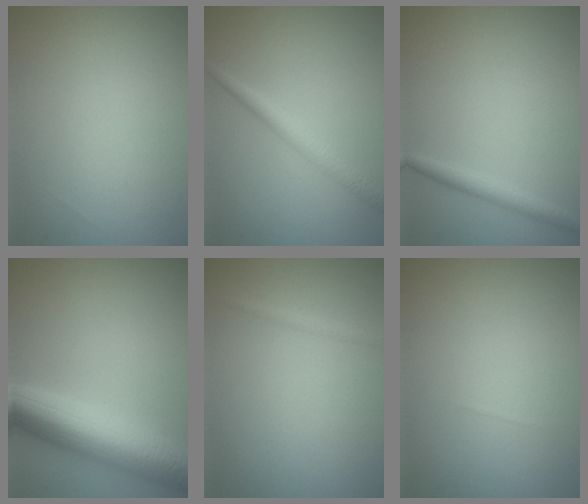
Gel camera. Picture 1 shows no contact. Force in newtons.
{"total": 2.2, "press": 2.2, "slide": 0.0}
{"total": 1.7, "press": 1.7, "slide": 0.0}
{"total": 9.1, "press": 9.1, "slide": 0.0}
{"total": 0.8, "press": 0.8, "slide": 0.0}
{"total": 0.0}